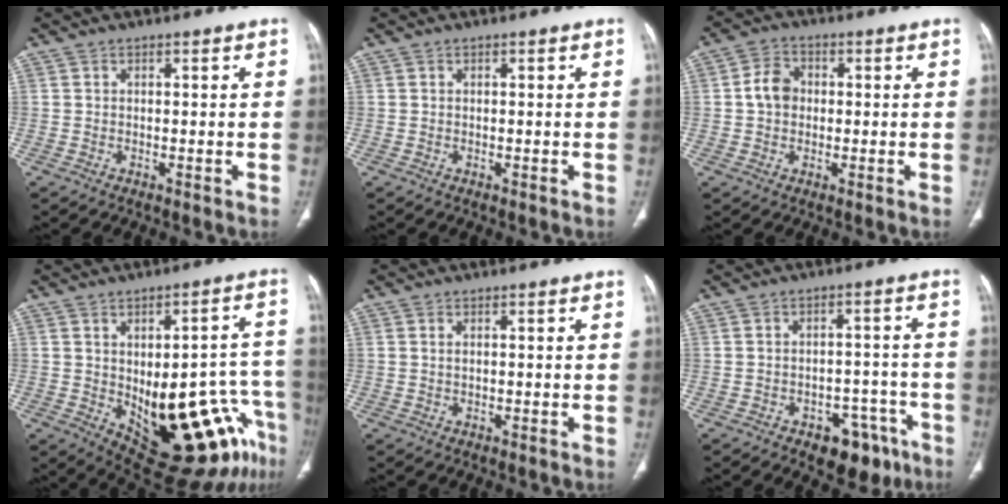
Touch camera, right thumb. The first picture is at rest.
{"total": 0.0}
{"total": 5.3, "force": [0.2, 4.2, 3.2], "torque": [-0.050, 0.012, -0.001]}
{"total": 21.6, "force": [-7.6, 8.3, 18.4], "torque": [-0.187, 0.029, -0.080]}
{"total": 0.8, "force": [0.3, 0.4, 0.6], "torque": [-0.015, 0.001, 0.007]}
{"total": 9.4, "force": [-5.7, 5.6, 5.0], "torque": [-0.028, 0.043, -0.070]}